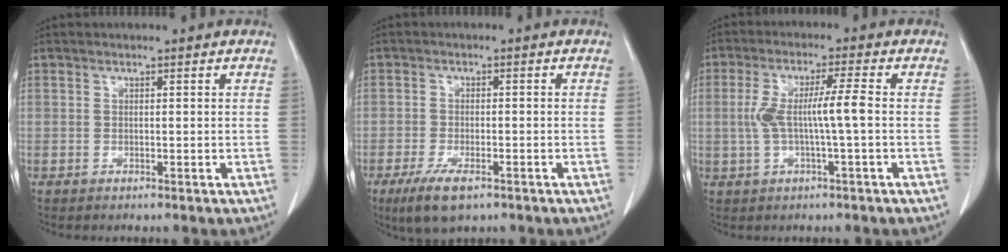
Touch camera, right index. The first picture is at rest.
{"total": 5.9, "force": [-3.7, 1.8, 4.2], "torque": [-0.082, -0.011, -0.058]}
{"total": 6.5, "force": [-0.2, 0.1, 6.5], "torque": [-0.132, 0.015, 0.000]}